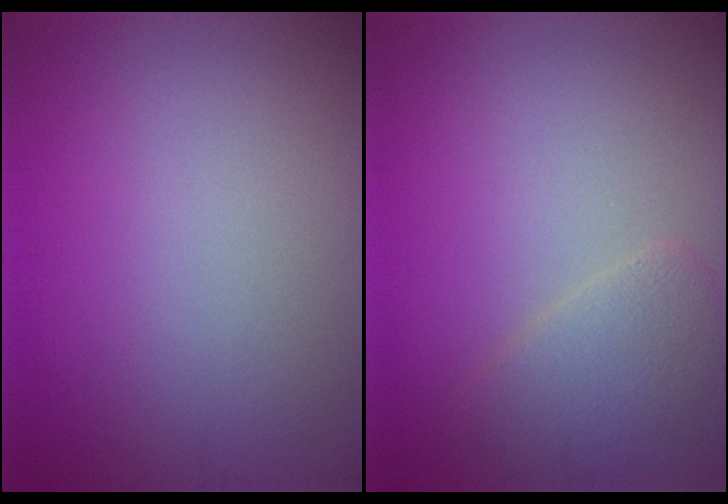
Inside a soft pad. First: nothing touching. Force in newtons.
{"total": 2.9, "press": 2.8, "slide": 0.4}